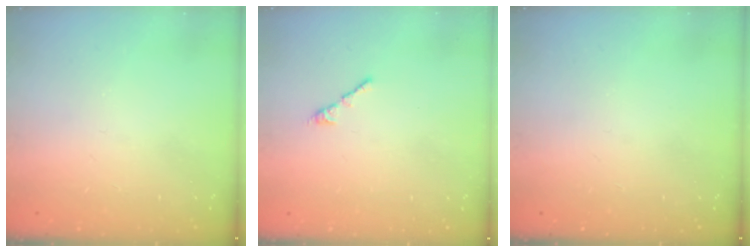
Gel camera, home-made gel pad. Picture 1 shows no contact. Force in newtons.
{"total": 2.7, "press": 2.6, "slide": 0.7}
{"total": 0.0}